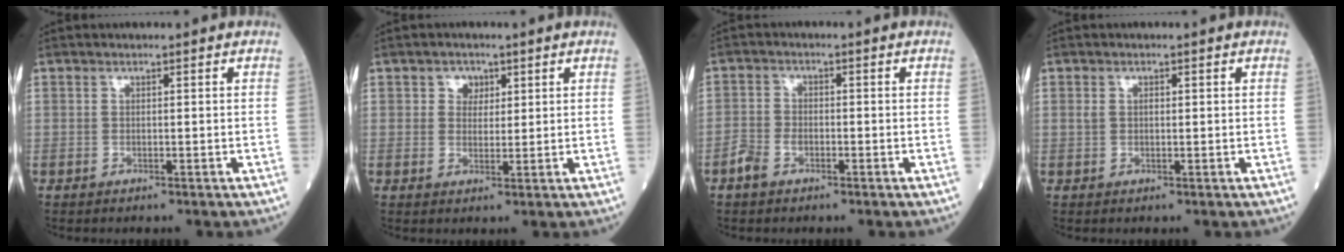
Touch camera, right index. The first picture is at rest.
{"total": 2.6, "force": [1.2, 2.1, 1.0], "torque": [-0.012, 0.003, 0.016]}
{"total": 3.1, "force": [-1.8, 1.8, 1.7], "torque": [-0.038, 0.007, -0.035]}
{"total": 1.3, "force": [0.3, 0.8, 1.0], "torque": [-0.025, 0.013, 0.008]}